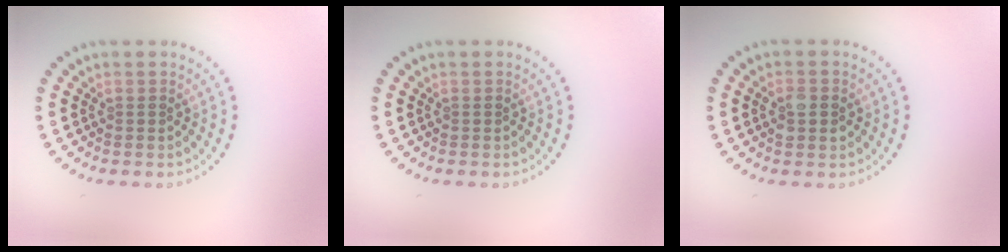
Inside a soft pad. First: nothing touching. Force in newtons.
{"total": 0.0}
{"total": 2.3, "press": 2.3, "slide": 0.2}